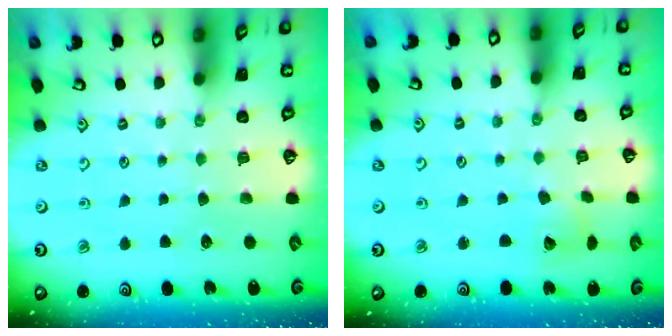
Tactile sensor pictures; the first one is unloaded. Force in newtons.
{"total": 4.7, "press": 4.6, "slide": 0.6}